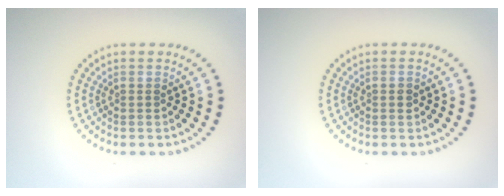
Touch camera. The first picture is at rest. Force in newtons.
{"total": 0.9, "press": 0.9, "slide": 0.0}